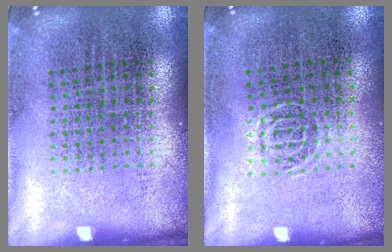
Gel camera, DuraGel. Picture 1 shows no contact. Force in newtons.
{"total": 0.6, "press": 0.5, "slide": 0.4}